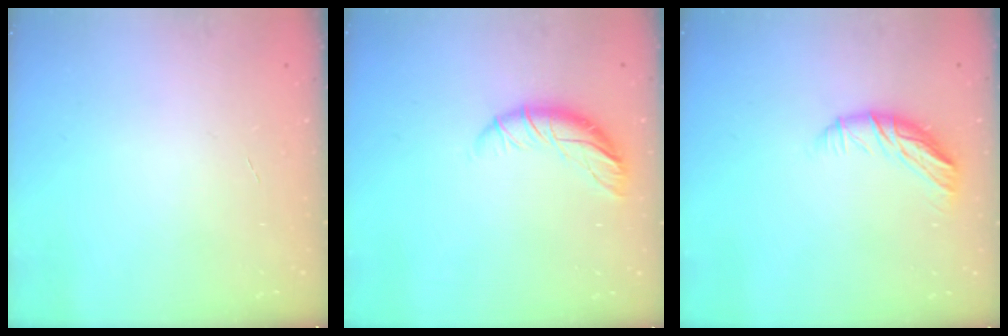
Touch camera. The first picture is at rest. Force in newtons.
{"total": 9.1, "press": 9.1, "slide": 0.4}
{"total": 10.7, "press": 10.5, "slide": 2.0}